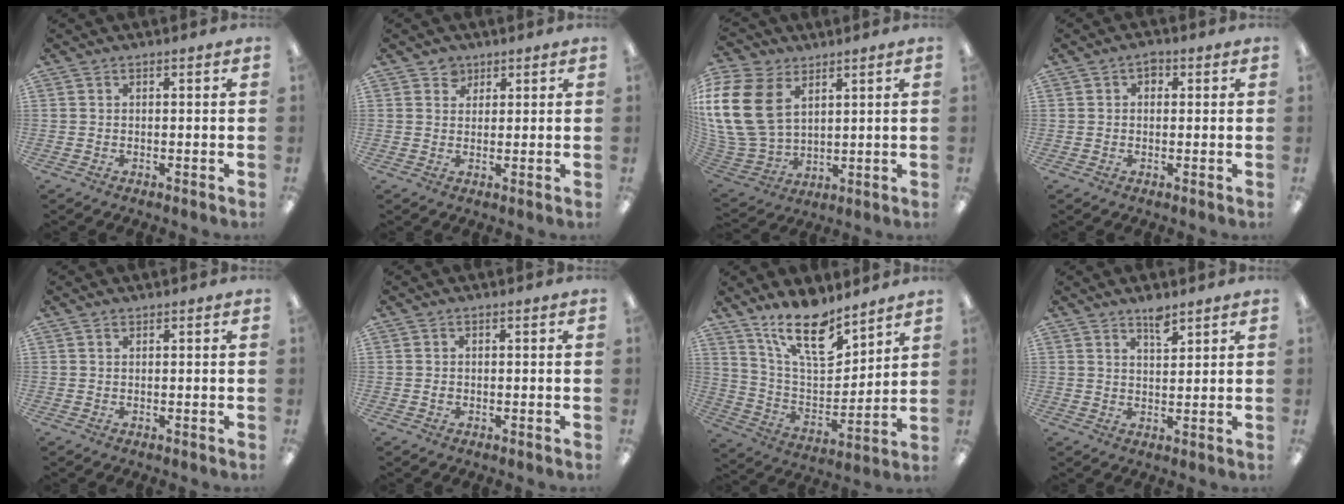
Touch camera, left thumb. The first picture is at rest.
{"total": 3.7, "force": [2.4, 2.7, 0.3], "torque": [0.000, -0.005, 0.042]}
{"total": 19.1, "force": [6.1, 13.7, 11.9], "torque": [-0.288, -0.027, 0.114]}
{"total": 1.9, "force": [0.5, 1.4, 1.2], "torque": [-0.017, 0.002, 0.006]}
{"total": 0.6, "force": [0.4, 0.3, 0.3], "torque": [-0.007, 0.003, 0.006]}
{"total": 0.8, "force": [-0.2, 0.6, 0.5], "torque": [-0.011, 0.001, -0.004]}
{"total": 16.9, "force": [12.4, 6.1, 9.6], "torque": [-0.171, -0.072, 0.216]}
{"total": 4.3, "force": [3.4, 1.3, 2.3], "torque": [-0.027, -0.019, 0.056]}